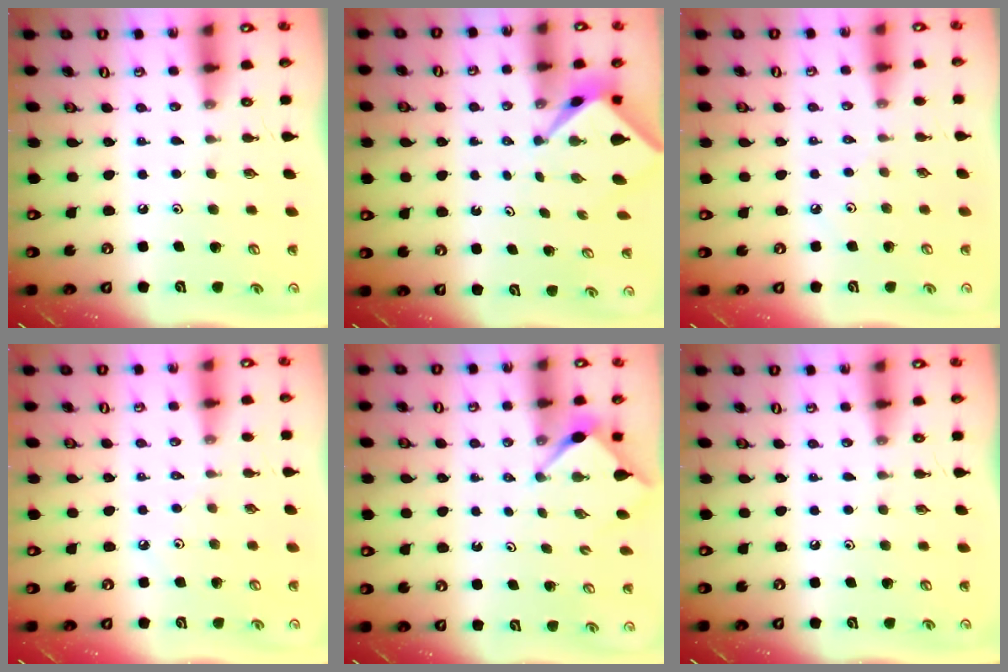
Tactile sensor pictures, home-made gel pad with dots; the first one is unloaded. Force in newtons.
{"total": 2.3, "press": 2.3, "slide": 0.3}
{"total": 1.9, "press": 1.9, "slide": 0.4}
{"total": 1.9, "press": 1.9, "slide": 0.4}
{"total": 2.9, "press": 2.9, "slide": 0.3}
{"total": 0.0}